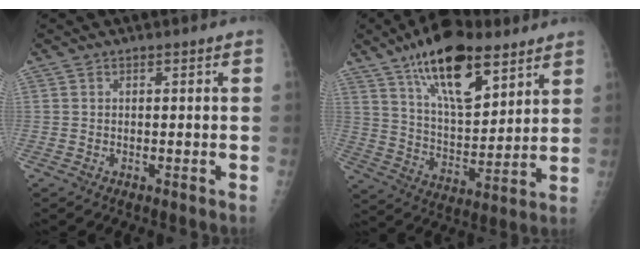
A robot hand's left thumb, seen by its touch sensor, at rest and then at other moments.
{"total": 19.1, "force": [11.6, 7.9, 13.0], "torque": [-0.186, -0.054, 0.203]}